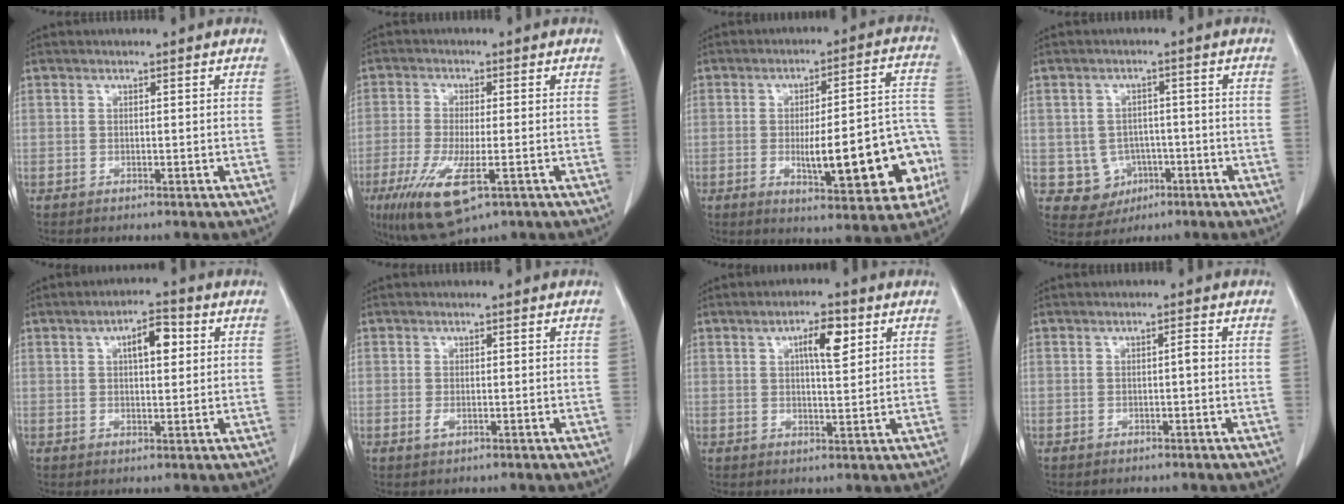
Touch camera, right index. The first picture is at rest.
{"total": 10.3, "force": [-4.7, 2.5, 8.8], "torque": [-0.177, -0.032, -0.074]}
{"total": 17.2, "force": [-4.6, 4.0, 16.1], "torque": [-0.181, 0.030, -0.047]}
{"total": 5.6, "force": [-1.4, 5.3, 1.2], "torque": [-0.020, 0.005, -0.009]}
{"total": 5.2, "force": [1.6, 1.8, 4.6], "torque": [-0.073, 0.011, 0.024]}
{"total": 1.0, "force": [-0.3, 0.5, 0.8], "torque": [-0.021, -0.003, -0.002]}
{"total": 5.5, "force": [2.2, 1.4, 4.8], "torque": [-0.081, 0.004, 0.036]}
{"total": 0.9, "force": [-0.1, 0.1, 0.9], "torque": [-0.012, 0.002, -0.002]}